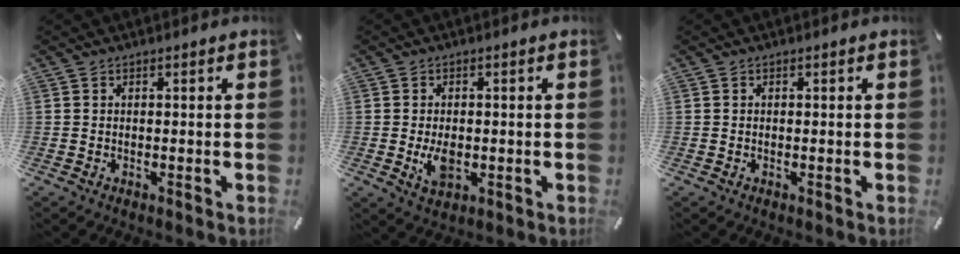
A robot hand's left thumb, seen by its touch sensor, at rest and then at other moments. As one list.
[{"total": 5.0, "force": [-0.8, 3.1, 3.9], "torque": [-0.086, -0.008, -0.018]}, {"total": 0.0}]